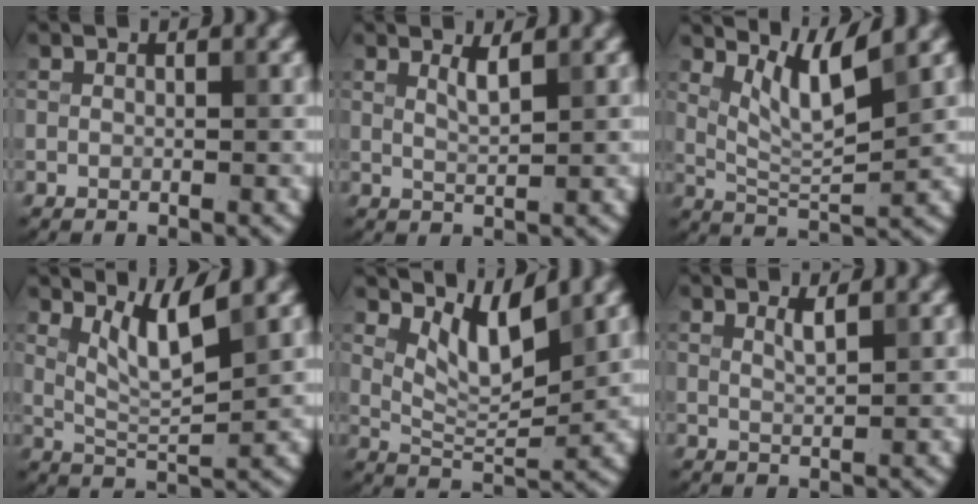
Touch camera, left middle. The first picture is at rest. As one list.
[{"total": 1.5, "force": [0.9, 0.4, 1.2], "torque": [-0.018, -0.001, 0.015]}, {"total": 4.5, "force": [2.7, 0.7, 3.5], "torque": [-0.072, -0.007, 0.056]}, {"total": 4.1, "force": [2.3, 0.6, 3.3], "torque": [-0.069, -0.007, 0.050]}, {"total": 4.5, "force": [2.7, 1.5, 3.3], "torque": [-0.069, -0.012, 0.051]}, {"total": 1.2, "force": [0.8, 0.3, 0.9], "torque": [-0.011, 0.000, 0.012]}]